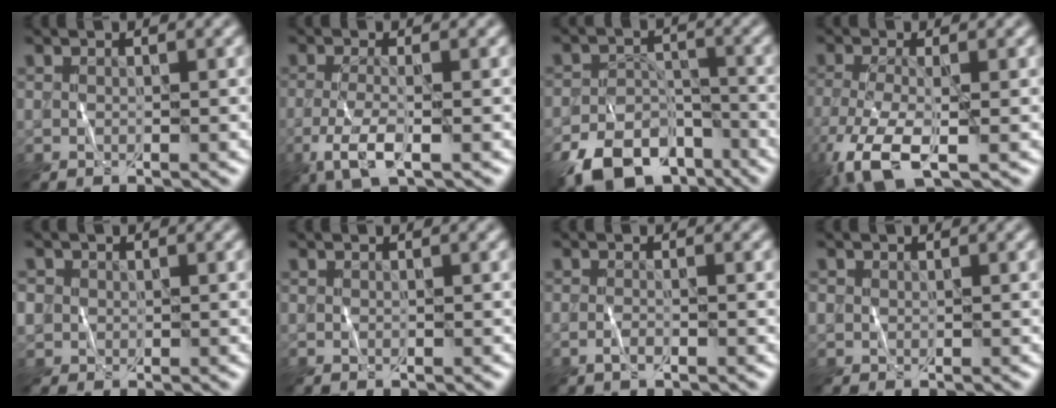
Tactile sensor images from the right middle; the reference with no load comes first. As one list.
[{"total": 3.6, "force": [-1.4, 1.0, 3.2], "torque": [-0.069, -0.004, -0.031]}, {"total": 8.6, "force": [-5.7, 4.8, 4.2], "torque": [-0.072, -0.016, -0.100]}, {"total": 6.2, "force": [-3.1, 2.1, 5.0], "torque": [-0.116, -0.013, -0.069]}, {"total": 2.3, "force": [0.3, 2.2, 0.5], "torque": [-0.003, 0.010, -0.004]}, {"total": 0.0}, {"total": 1.1, "force": [-0.7, 0.3, 0.9], "torque": [-0.018, 0.001, -0.015]}, {"total": 0.8, "force": [0.0, 0.8, 0.1], "torque": [0.005, -0.002, -0.005]}]